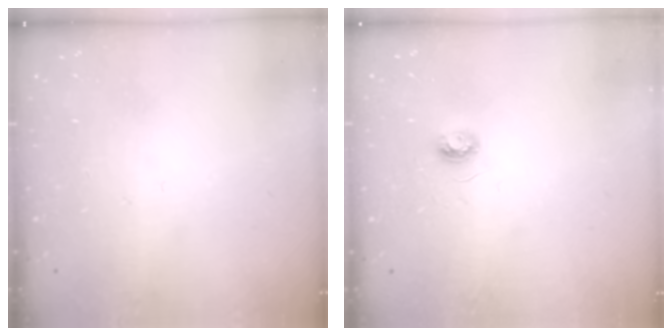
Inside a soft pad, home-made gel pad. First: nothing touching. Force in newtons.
{"total": 3.7, "press": 3.7, "slide": 0.3}